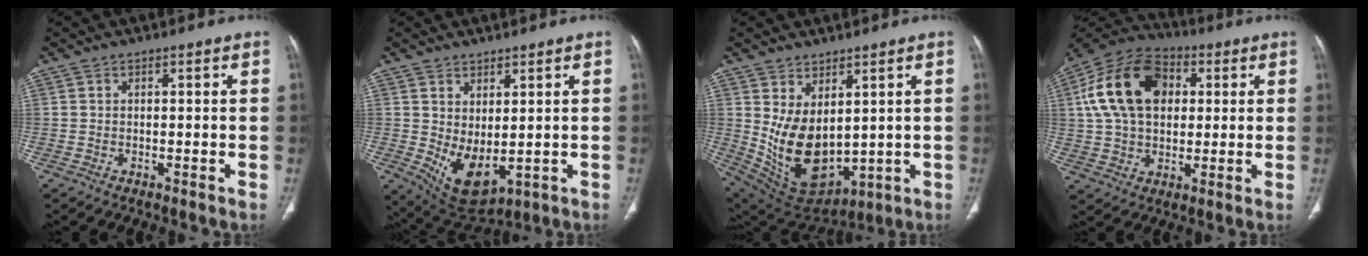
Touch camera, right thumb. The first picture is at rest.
{"total": 8.2, "force": [0.0, 4.4, 7.0], "torque": [-0.111, -0.016, 0.028]}
{"total": 13.5, "force": [2.2, 8.1, 10.6], "torque": [-0.173, -0.029, 0.078]}
{"total": 18.5, "force": [3.9, 12.5, 13.1], "torque": [-0.228, 0.017, 0.064]}